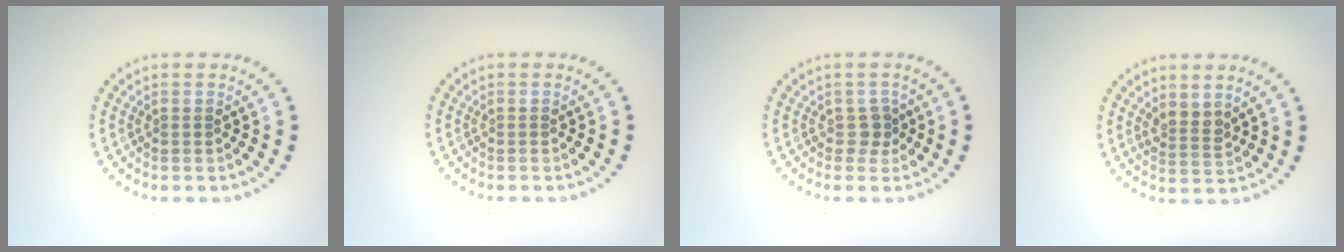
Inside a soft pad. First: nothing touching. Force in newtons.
{"total": 0.0}
{"total": 1.3, "press": 1.0, "slide": 0.9}
{"total": 2.0, "press": 1.7, "slide": 1.1}